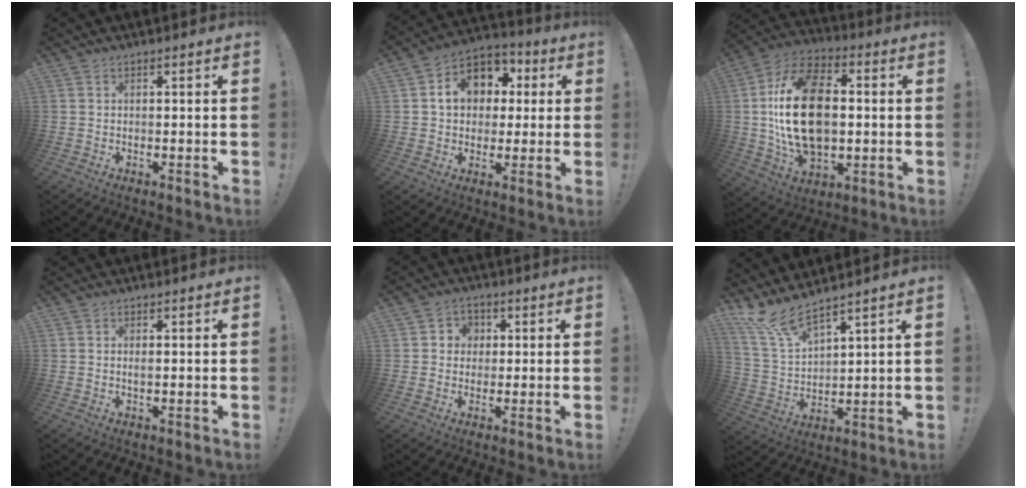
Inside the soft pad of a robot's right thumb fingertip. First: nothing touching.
{"total": 12.5, "force": [3.0, 10.2, 6.5], "torque": [-0.097, -0.001, 0.062]}
{"total": 25.7, "force": [0.6, 16.6, 19.6], "torque": [-0.374, 0.016, 0.019]}
{"total": 0.9, "force": [0.0, 0.1, 0.8], "torque": [-0.009, -0.003, -0.002]}
{"total": 4.6, "force": [0.2, 4.4, 1.1], "torque": [-0.017, 0.005, 0.005]}
{"total": 10.1, "force": [8.6, 2.0, 4.8], "torque": [-0.119, -0.052, 0.164]}